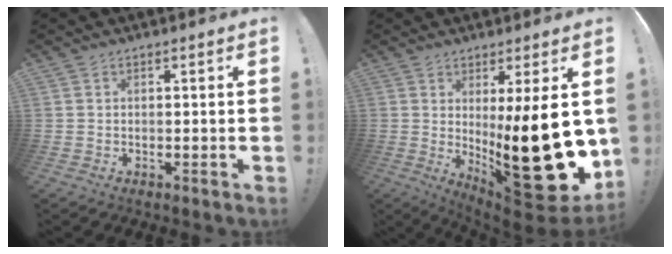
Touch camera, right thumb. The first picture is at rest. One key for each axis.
{"total": 25.1, "fx": 0.0, "fy": 6.3, "fz": 24.3, "tx": -0.349, "ty": -0.043, "tz": 0.017}